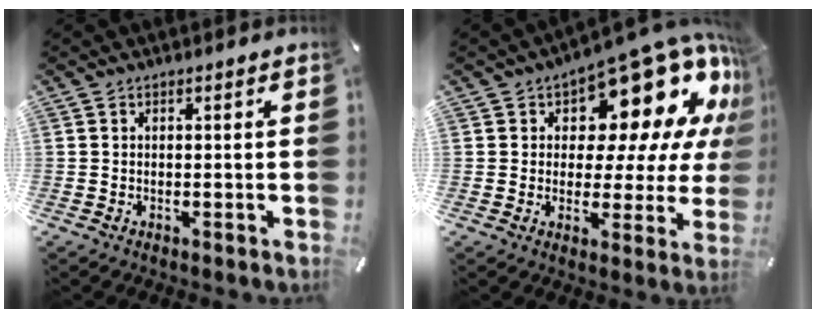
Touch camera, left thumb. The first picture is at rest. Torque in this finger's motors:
{"motor_torque": [2.39, 2.62, 1.98, -0.78, 0.11]}